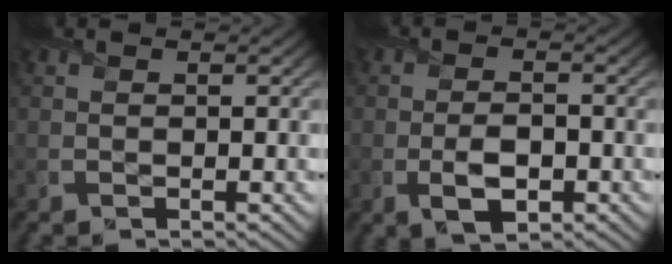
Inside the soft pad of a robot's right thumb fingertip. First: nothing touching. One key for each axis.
{"total": 4.5, "fx": -1.6, "fy": 2.3, "fz": 3.5, "tx": -0.071, "ty": -0.008, "tz": -0.029}